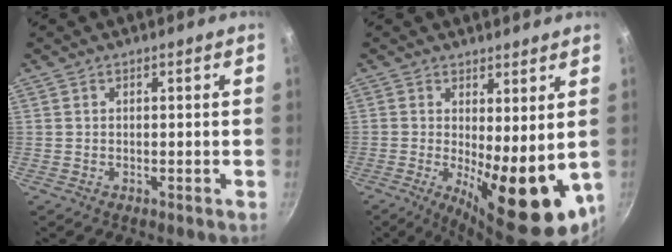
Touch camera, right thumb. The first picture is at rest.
{"total": 14.8, "force": [-0.3, 5.4, 13.8], "torque": [-0.169, -0.023, 0.010]}